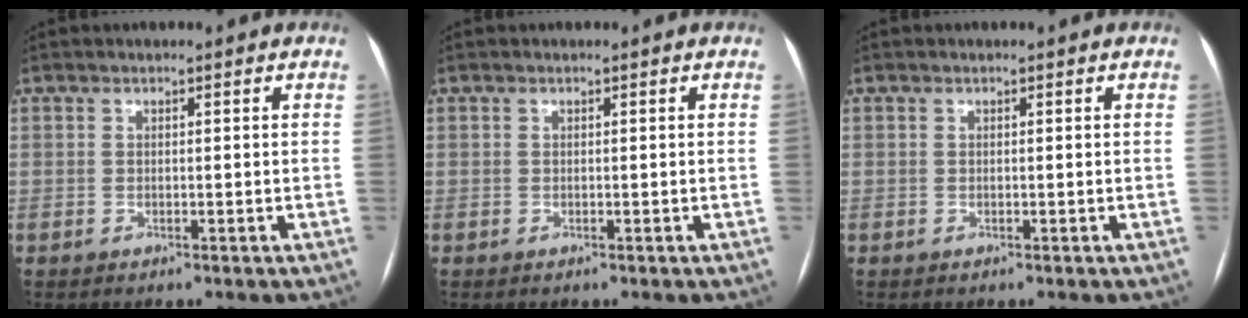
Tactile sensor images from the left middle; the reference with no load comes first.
{"total": 0.0}
{"total": 0.0}